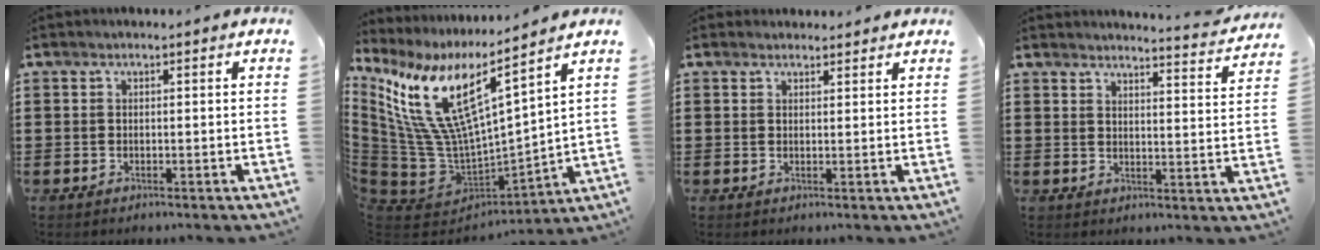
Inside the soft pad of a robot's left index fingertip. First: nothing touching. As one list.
[{"total": 13.1, "force": [7.4, 4.5, 9.8], "torque": [-0.238, -0.061, 0.123]}, {"total": 1.6, "force": [1.5, 0.4, 0.2], "torque": [-0.006, 0.002, 0.030]}, {"total": 3.6, "force": [3.5, -0.4, 0.6], "torque": [-0.022, -0.028, 0.058]}]